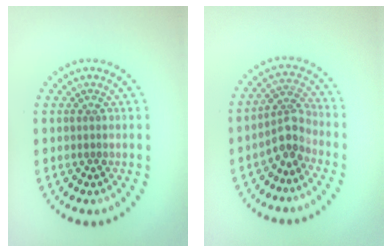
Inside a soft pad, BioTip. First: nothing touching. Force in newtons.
{"total": 2.8, "press": 2.1, "slide": 1.8}